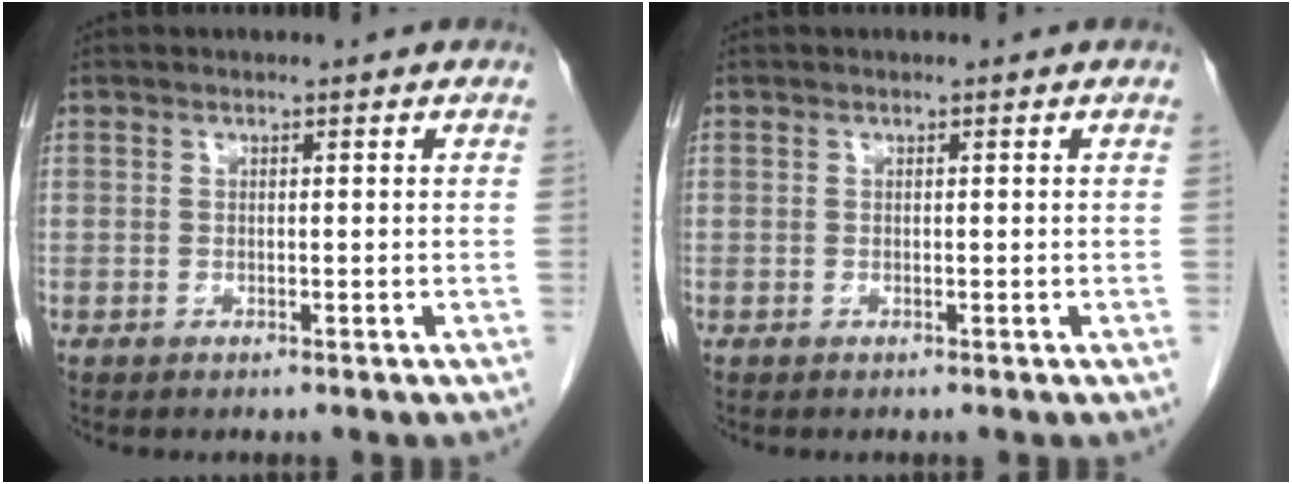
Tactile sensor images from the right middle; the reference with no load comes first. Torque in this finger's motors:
{"motor_torque": [-0.09, -0.02, 0.01, -0.01]}